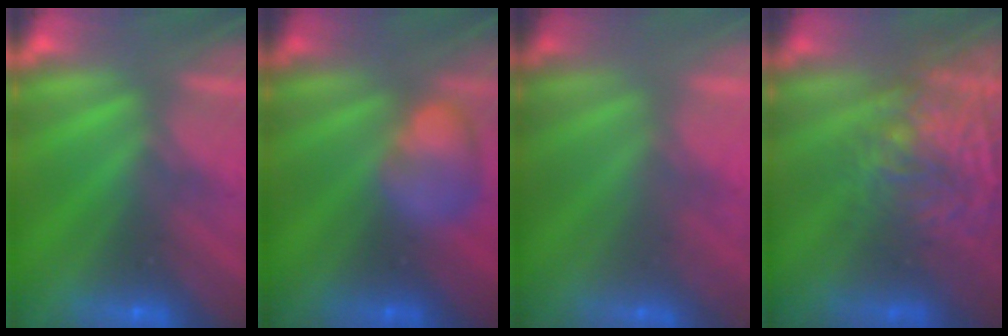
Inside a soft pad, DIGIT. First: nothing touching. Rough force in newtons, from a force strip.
{"total": 2.4}
{"total": 2.0}
{"total": 7.6}